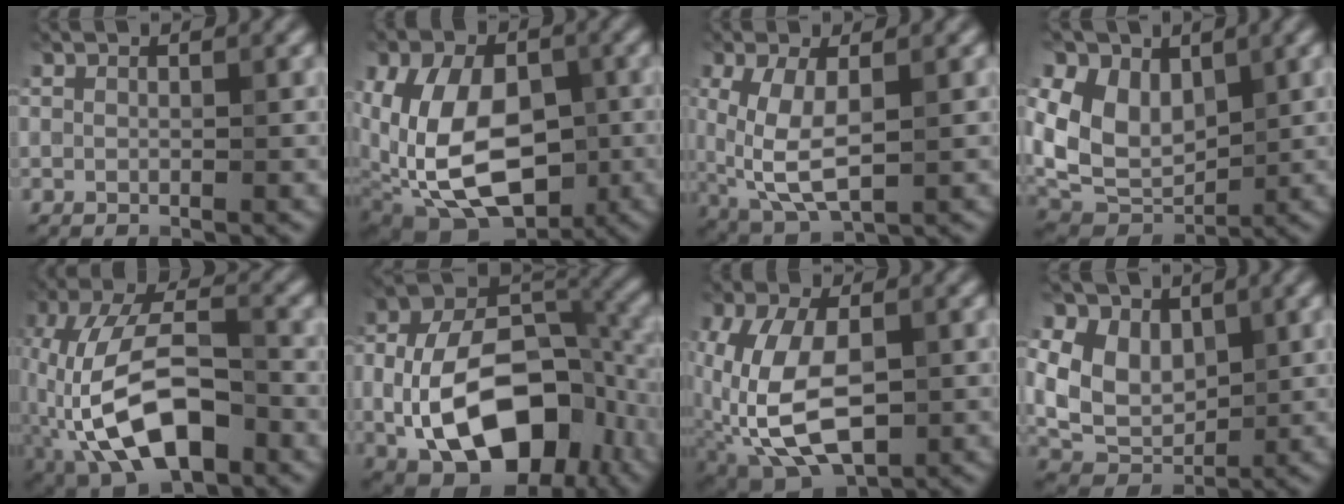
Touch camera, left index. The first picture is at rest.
{"total": 12.3, "force": [-2.2, 8.0, 9.0], "torque": [-0.168, -0.014, -0.044]}
{"total": 6.0, "force": [0.0, 2.7, 5.3], "torque": [-0.128, -0.011, 0.002]}
{"total": 7.1, "force": [2.0, 5.2, 4.5], "torque": [-0.088, -0.011, 0.033]}
{"total": 11.9, "force": [-4.8, 5.5, 9.4], "torque": [-0.183, 0.005, -0.095]}
{"total": 14.5, "force": [-3.9, 9.1, 10.6], "torque": [-0.181, -0.016, -0.072]}
{"total": 10.8, "force": [-2.0, 6.5, 8.4], "torque": [-0.197, -0.020, -0.037]}
{"total": 6.0, "force": [1.3, 4.6, 3.7], "torque": [-0.068, -0.006, 0.016]}